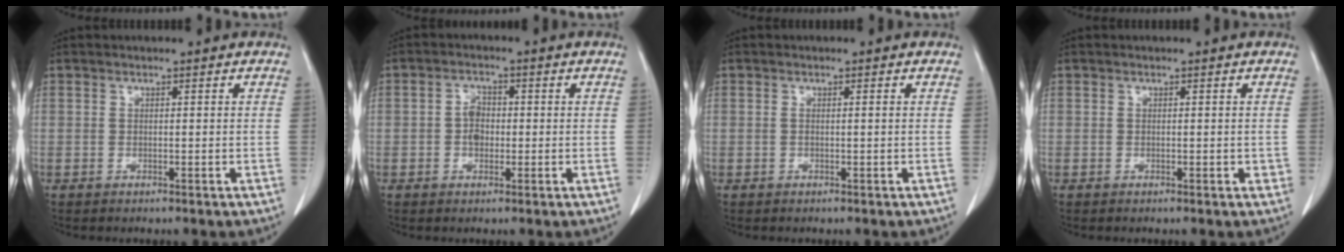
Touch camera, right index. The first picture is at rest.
{"total": 3.0, "force": [-0.4, 2.1, 2.1], "torque": [-0.036, 0.007, -0.010]}
{"total": 0.7, "force": [0.0, -0.1, 0.7], "torque": [-0.017, 0.001, 0.000]}
{"total": 0.9, "force": [-0.1, 0.5, 0.7], "torque": [-0.006, 0.000, 0.001]}